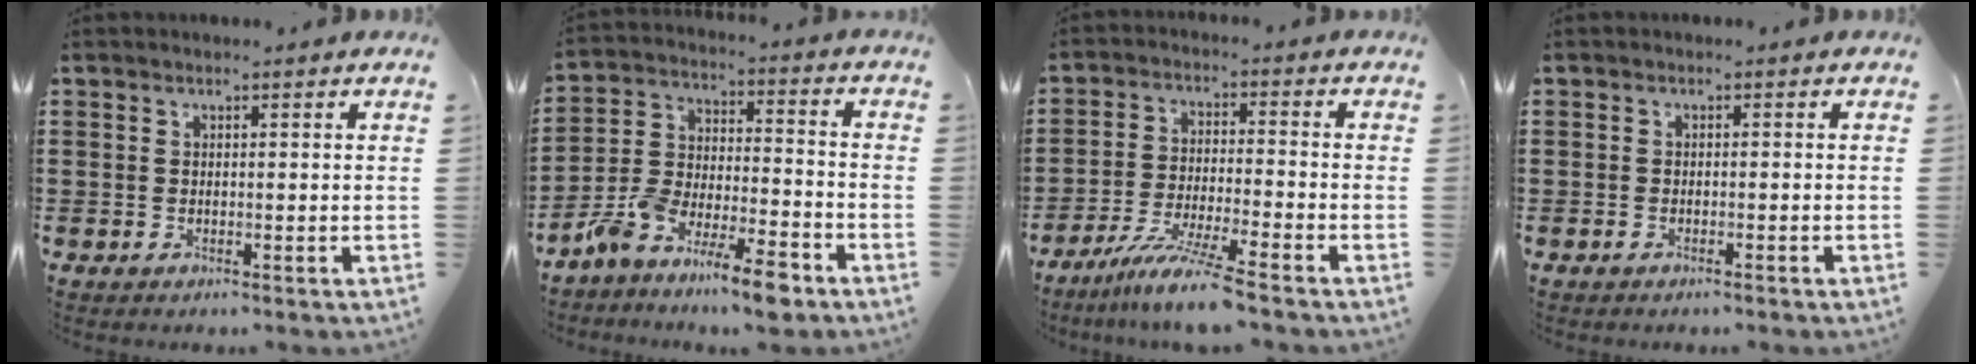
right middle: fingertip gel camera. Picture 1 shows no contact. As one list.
[{"total": 10.2, "force": [-8.6, 1.8, 5.0], "torque": [-0.103, 0.021, -0.169]}, {"total": 7.6, "force": [-6.2, -0.5, 4.3], "torque": [-0.092, -0.020, -0.122]}, {"total": 0.6, "force": [-0.5, 0.1, 0.3], "torque": [-0.008, -0.002, -0.009]}]